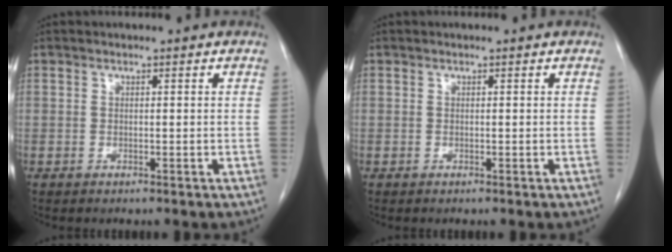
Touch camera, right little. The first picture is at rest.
{"total": 0.0}